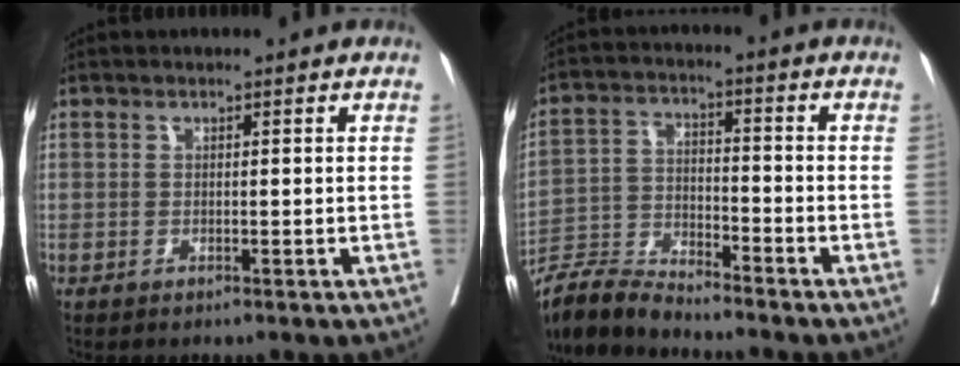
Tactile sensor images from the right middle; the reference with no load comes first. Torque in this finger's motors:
{"motor_torque": [-0.18, -0.18, 0.00, 0.00]}